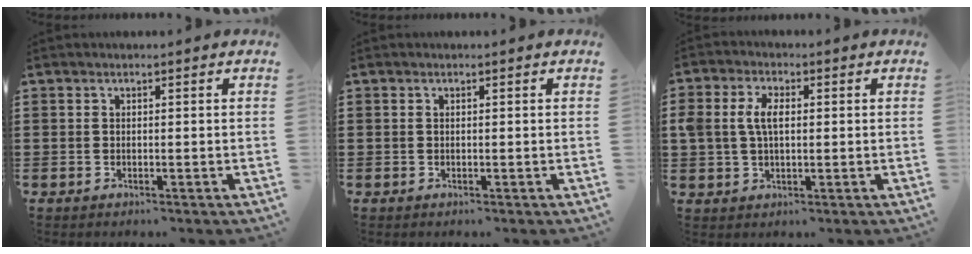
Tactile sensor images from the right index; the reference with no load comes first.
{"total": 0.0}
{"total": 4.8, "force": [0.8, 2.9, 3.8], "torque": [-0.095, 0.007, 0.007]}